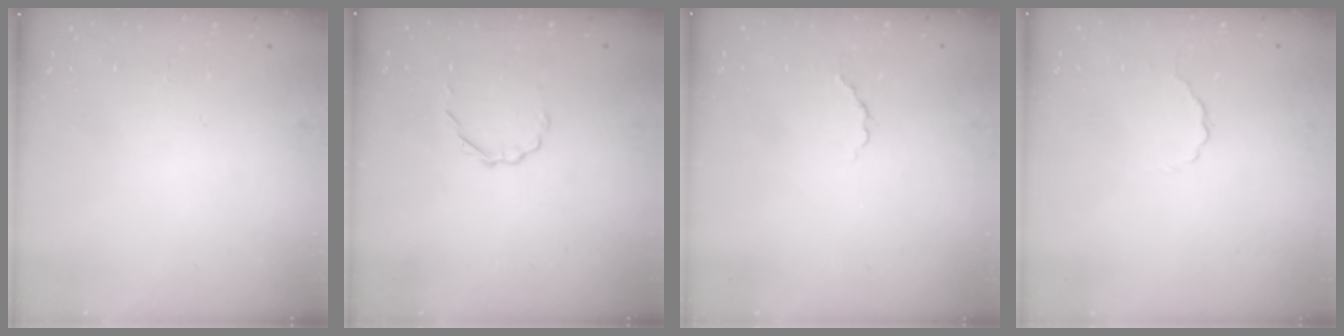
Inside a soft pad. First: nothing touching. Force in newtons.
{"total": 2.2, "press": 2.1, "slide": 0.7}
{"total": 2.2, "press": 2.0, "slide": 0.8}
{"total": 2.6, "press": 2.4, "slide": 0.9}